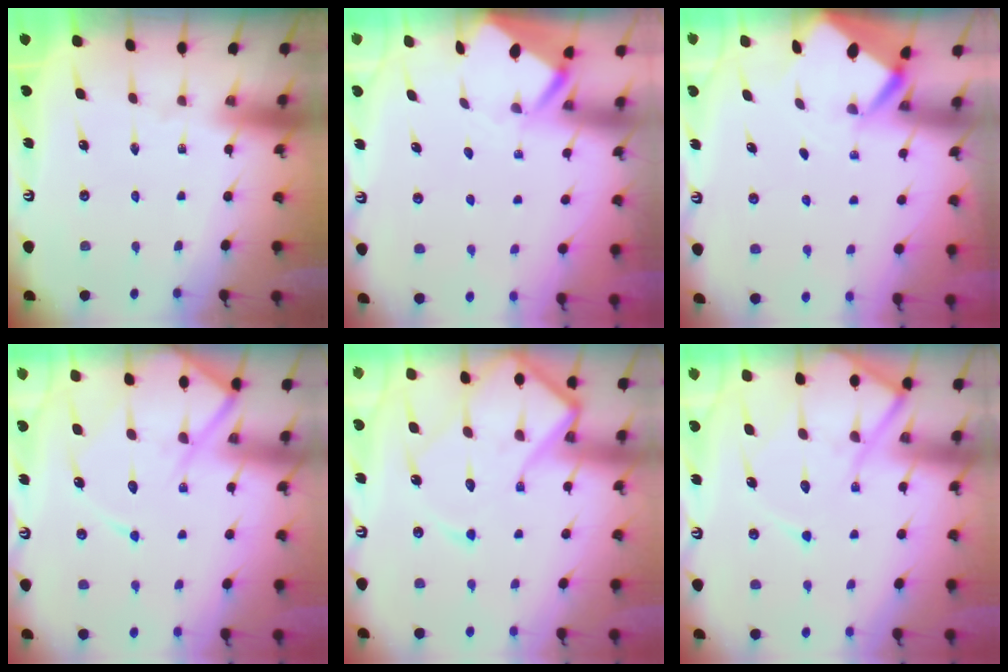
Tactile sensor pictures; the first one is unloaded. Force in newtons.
{"total": 3.8, "press": 3.8, "slide": 0.3}
{"total": 2.8, "press": 2.8, "slide": 0.2}
{"total": 12.1, "press": 12.0, "slide": 1.4}
{"total": 16.2, "press": 16.2, "slide": 1.6}
{"total": 14.1, "press": 14.1, "slide": 1.3}